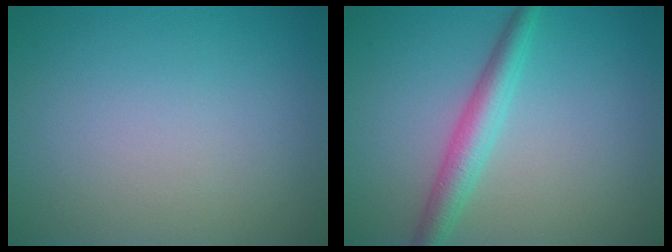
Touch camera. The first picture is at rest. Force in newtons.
{"total": 3.3, "press": 3.3, "slide": 0.2}